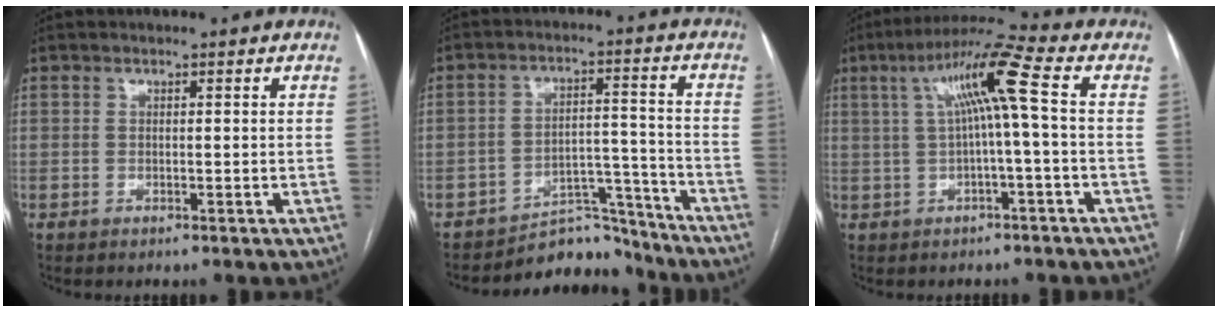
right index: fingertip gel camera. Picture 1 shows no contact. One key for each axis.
{"total": 8.3, "fx": -7.9, "fy": 2.6, "fz": -0.5, "tx": 0.024, "ty": 0.056, "tz": -0.122}
{"total": 9.0, "fx": 1.1, "fy": -0.7, "fz": 8.9, "tx": -0.155, "ty": 0.030, "tz": 0.023}